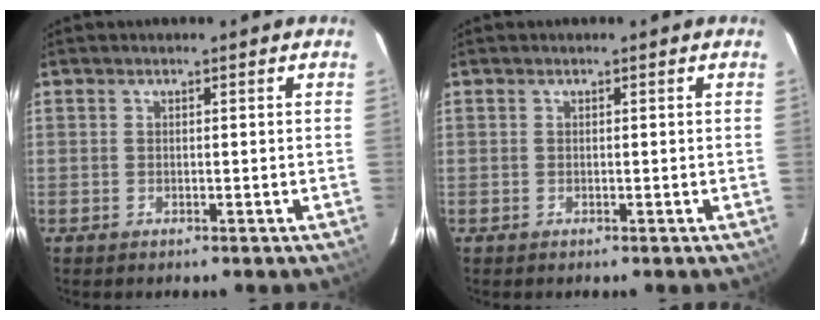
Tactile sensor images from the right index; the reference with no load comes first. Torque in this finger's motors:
{"motor_torque": [0.00, 0.00, 0.00, 0.00]}